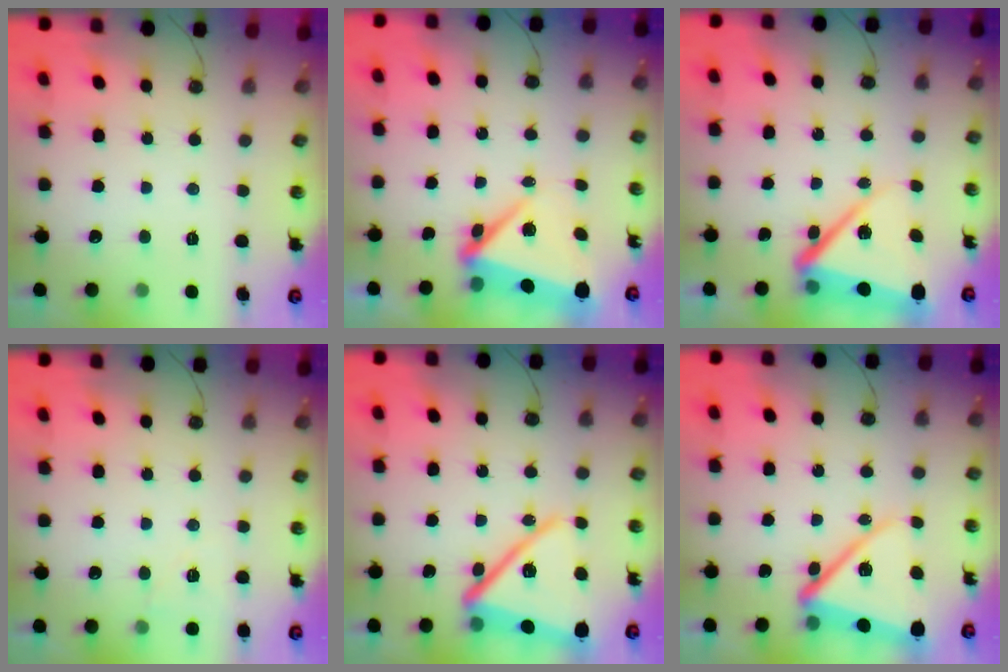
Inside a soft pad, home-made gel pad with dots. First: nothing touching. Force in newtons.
{"total": 7.0, "press": 6.8, "slide": 1.8}
{"total": 13.0, "press": 10.5, "slide": 7.7}
{"total": 8.7, "press": 2.9, "slide": 8.2}
{"total": 18.8, "press": 18.7, "slide": 1.5}
{"total": 15.1, "press": 15.0, "slide": 1.5}